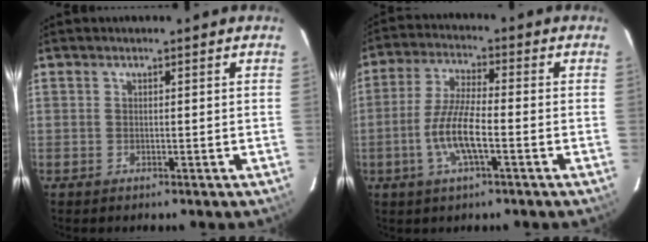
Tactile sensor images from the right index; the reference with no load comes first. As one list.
[{"total": 9.1, "force": [-3.0, 1.8, 8.4], "torque": [-0.174, -0.002, -0.060]}]